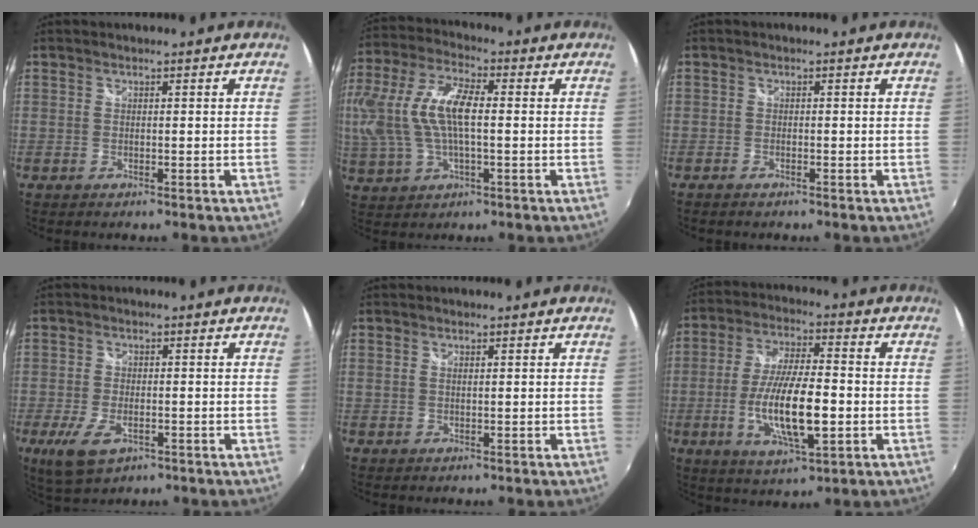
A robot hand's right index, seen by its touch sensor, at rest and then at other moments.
{"total": 15.5, "force": [0.5, 6.7, 14.0], "torque": [-0.281, 0.007, 0.008]}
{"total": 1.1, "force": [-1.0, 0.4, 0.5], "torque": [-0.014, -0.003, -0.021]}
{"total": 7.4, "force": [-3.2, 3.7, 5.5], "torque": [-0.127, -0.017, -0.054]}
{"total": 0.7, "force": [0.3, 0.3, 0.5], "torque": [-0.010, 0.001, 0.004]}
{"total": 14.0, "force": [-3.2, 3.9, 13.0], "torque": [-0.253, -0.012, -0.053]}